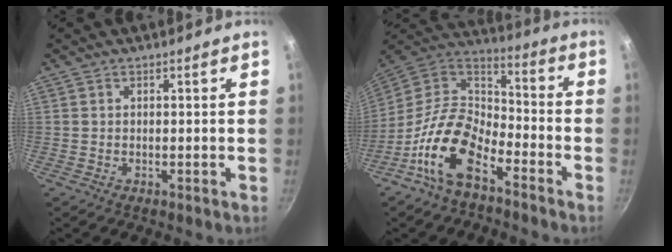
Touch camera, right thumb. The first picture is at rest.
{"total": 16.0, "force": [-8.7, 8.4, 10.5], "torque": [-0.180, 0.073, -0.188]}